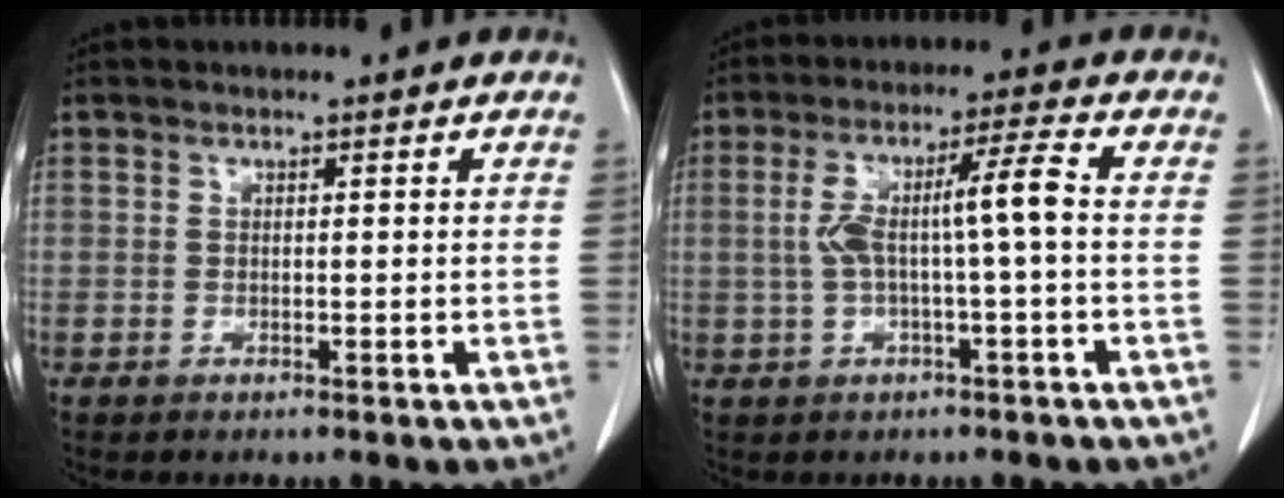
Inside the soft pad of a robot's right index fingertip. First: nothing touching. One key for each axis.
{"total": 8.3, "fx": -0.1, "fy": 1.0, "fz": 8.2, "tx": -0.160, "ty": 0.031, "tz": 0.000}